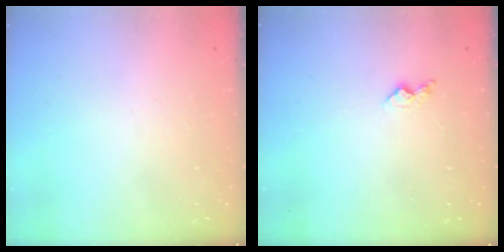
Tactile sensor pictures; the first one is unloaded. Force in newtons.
{"total": 3.3, "press": 3.3, "slide": 0.4}